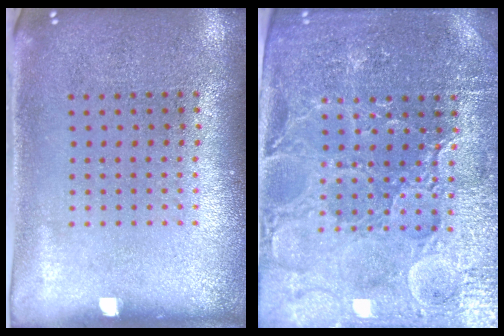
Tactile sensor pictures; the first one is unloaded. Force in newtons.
{"total": 4.2, "press": 4.1, "slide": 1.2}